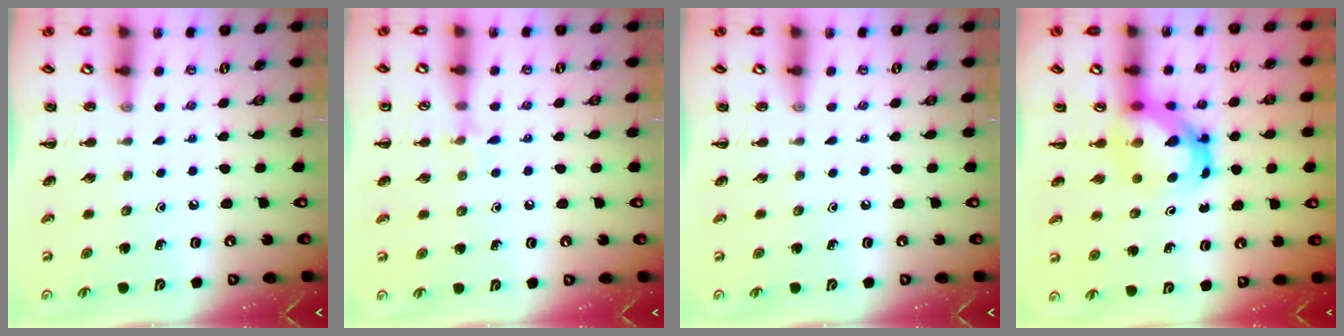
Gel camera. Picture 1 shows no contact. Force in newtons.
{"total": 5.1, "press": 4.8, "slide": 1.8}
{"total": 0.0}
{"total": 6.2, "press": 6.0, "slide": 1.6}